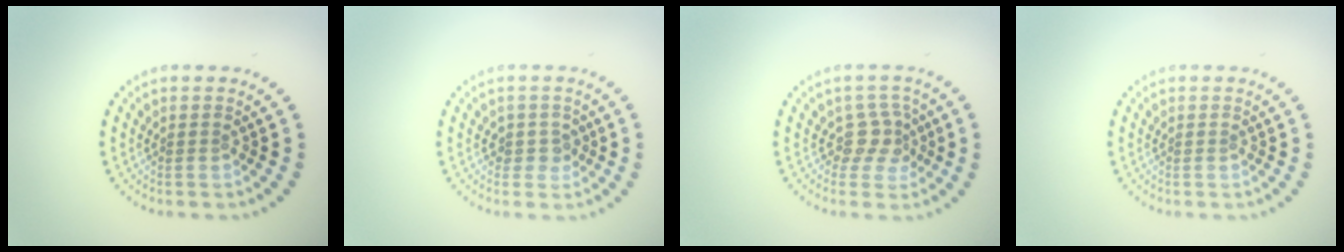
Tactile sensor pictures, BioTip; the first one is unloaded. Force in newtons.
{"total": 1.5, "press": 1.2, "slide": 0.9}
{"total": 2.3, "press": 1.6, "slide": 1.7}
{"total": 0.0}